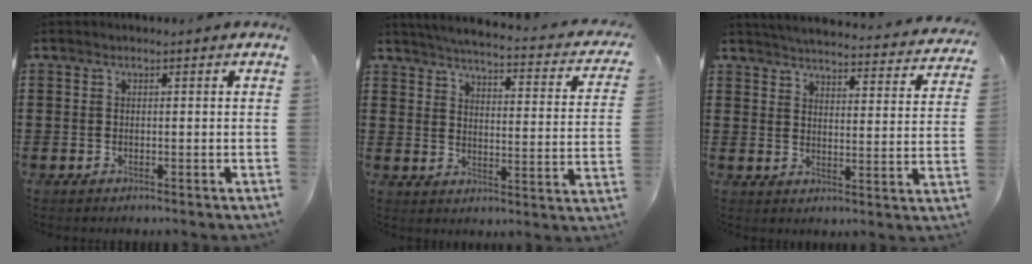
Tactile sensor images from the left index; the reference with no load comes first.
{"total": 3.7, "force": [3.4, -0.4, 1.5], "torque": [-0.052, -0.030, 0.049]}
{"total": 4.2, "force": [4.1, -0.3, 0.8], "torque": [-0.038, -0.035, 0.068]}